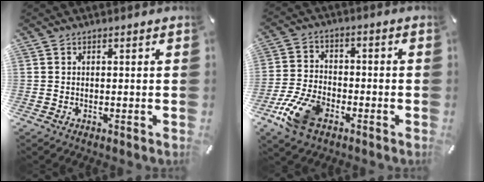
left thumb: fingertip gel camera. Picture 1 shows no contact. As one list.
[{"total": 11.6, "force": [-5.8, 6.9, 7.4], "torque": [-0.154, 0.024, -0.104]}]